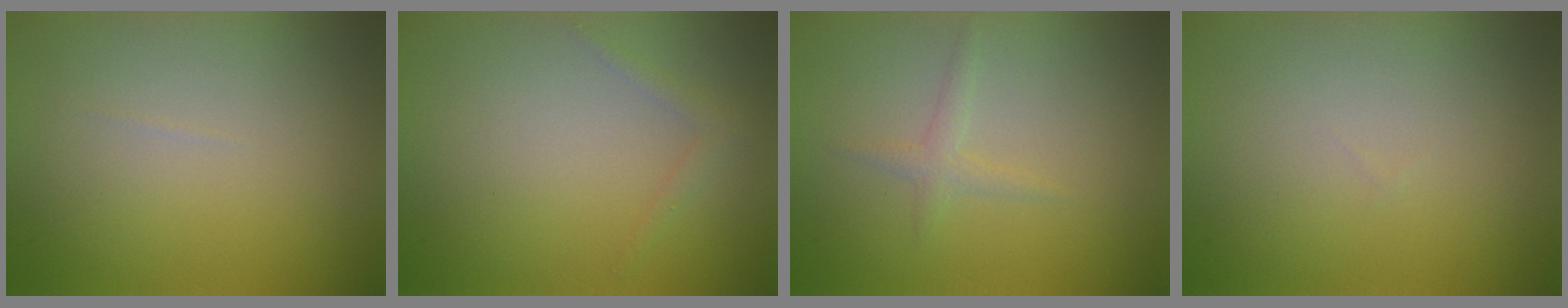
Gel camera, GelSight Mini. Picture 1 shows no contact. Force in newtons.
{"total": 1.1, "press": 1.1, "slide": 0.1}
{"total": 1.2, "press": 1.2, "slide": 0.1}
{"total": 0.0}